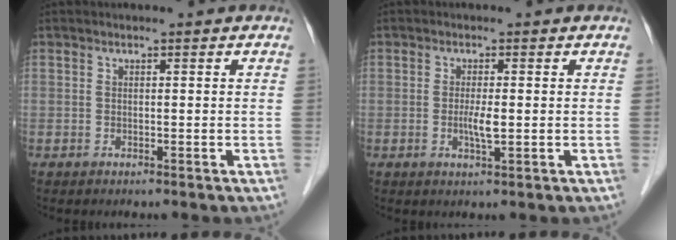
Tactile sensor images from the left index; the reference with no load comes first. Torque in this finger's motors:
{"motor_torque": [0.32, 0.25, 0.09, 0.05]}